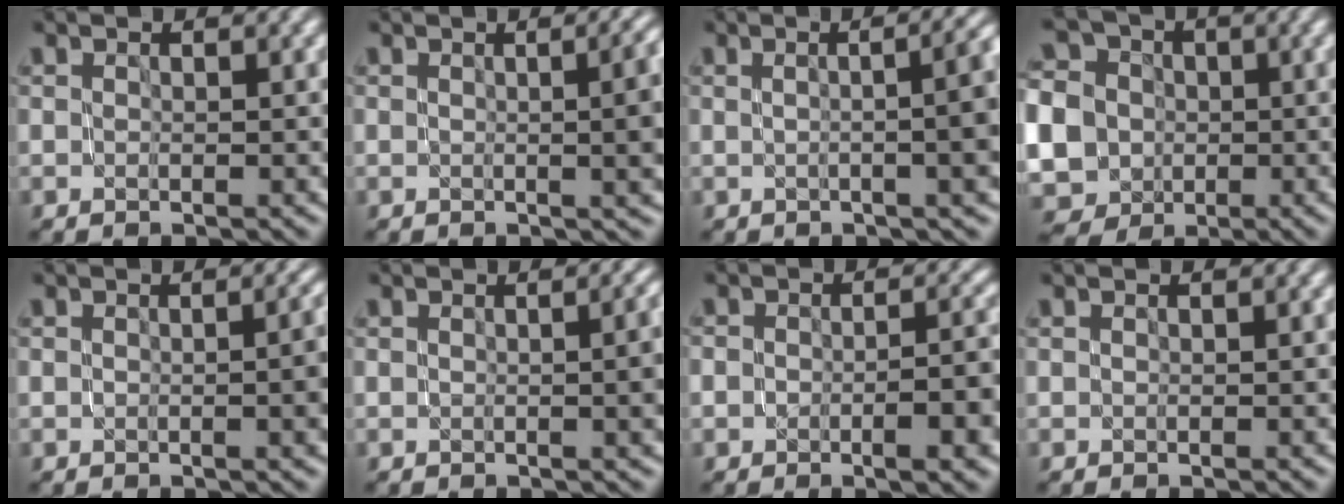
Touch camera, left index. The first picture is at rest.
{"total": 7.9, "force": [0.7, 3.6, 7.0], "torque": [-0.035, 0.016, 0.007]}
{"total": 8.7, "force": [1.1, 3.5, 7.9], "torque": [-0.044, 0.035, -0.006]}
{"total": 12.8, "force": [-1.8, 11.5, 5.2], "torque": [-0.145, -0.010, -0.061]}
{"total": 4.3, "force": [-0.3, 1.9, 3.9], "torque": [-0.039, -0.003, 0.000]}
{"total": 5.0, "force": [0.1, 2.2, 4.5], "torque": [-0.031, 0.004, 0.003]}
{"total": 4.6, "force": [-1.6, 1.9, 3.8], "torque": [-0.054, 0.000, -0.026]}
{"total": 0.0}